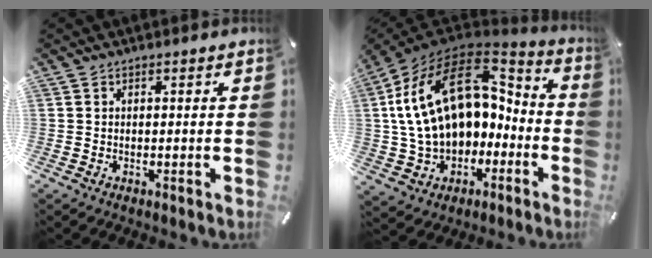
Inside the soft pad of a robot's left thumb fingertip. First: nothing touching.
{"total": 22.3, "force": [4.3, 15.4, 15.6], "torque": [-0.290, -0.021, 0.083]}